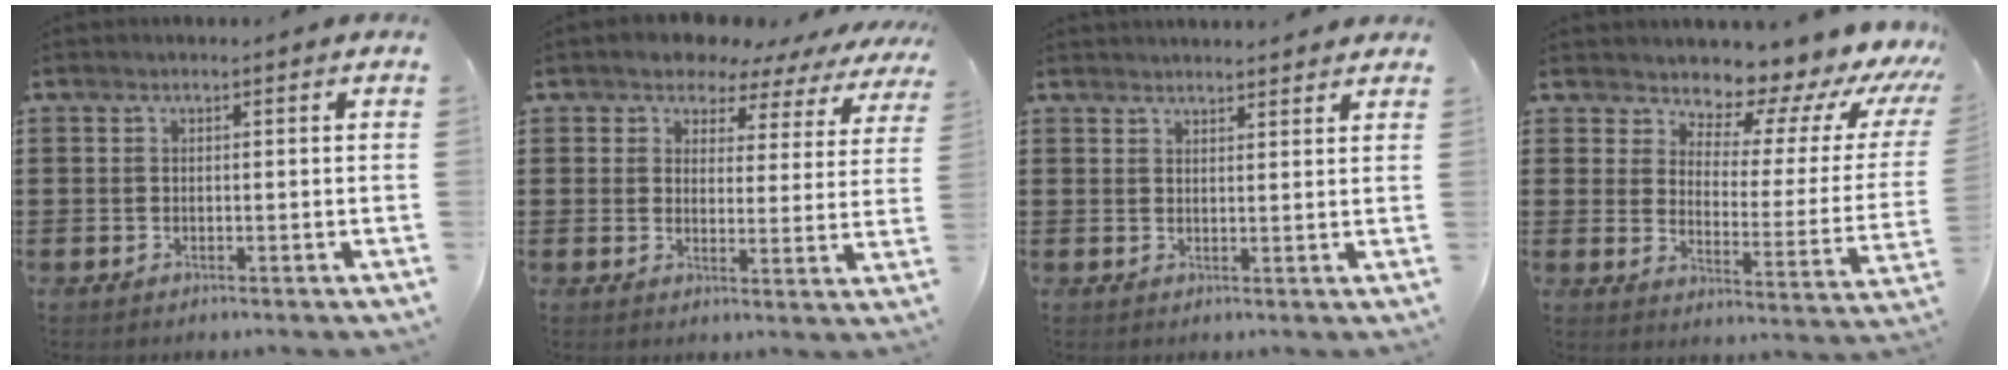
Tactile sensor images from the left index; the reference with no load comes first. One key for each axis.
{"total": 4.5, "fx": 4.1, "fy": 1.8, "fz": 0.7, "tx": -0.034, "ty": -0.024, "tz": 0.067}
{"total": 2.0, "fx": 2.0, "fy": -0.1, "fz": 0.0, "tx": -0.005, "ty": -0.005, "tz": 0.039}
{"total": 6.6, "fx": 6.1, "fy": 2.0, "fz": 1.7, "tx": -0.036, "ty": -0.063, "tz": 0.098}